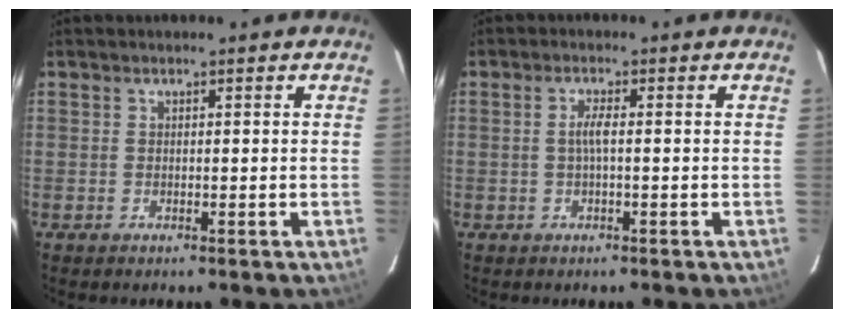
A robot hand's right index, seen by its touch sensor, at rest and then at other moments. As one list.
[{"total": 2.0, "force": [-0.2, 0.0, 2.0], "torque": [-0.039, 0.003, -0.006]}]